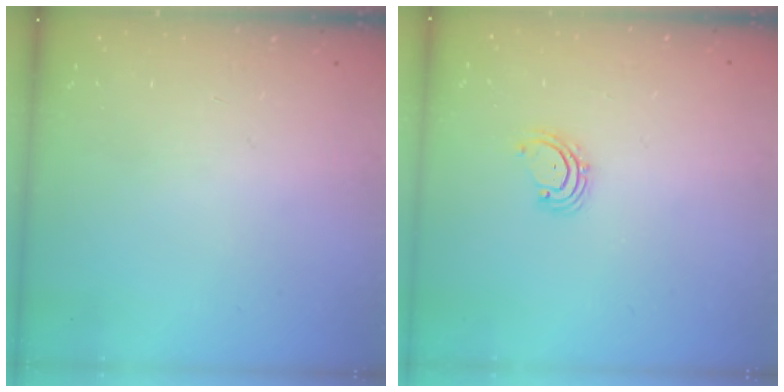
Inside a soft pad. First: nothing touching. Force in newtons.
{"total": 2.8, "press": 2.8, "slide": 0.2}